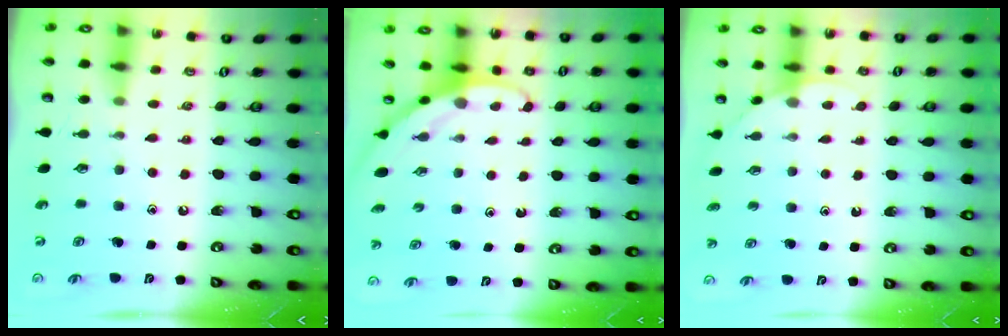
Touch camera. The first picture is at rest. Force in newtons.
{"total": 2.8, "press": 2.8, "slide": 0.0}
{"total": 4.7, "press": 4.7, "slide": 0.2}